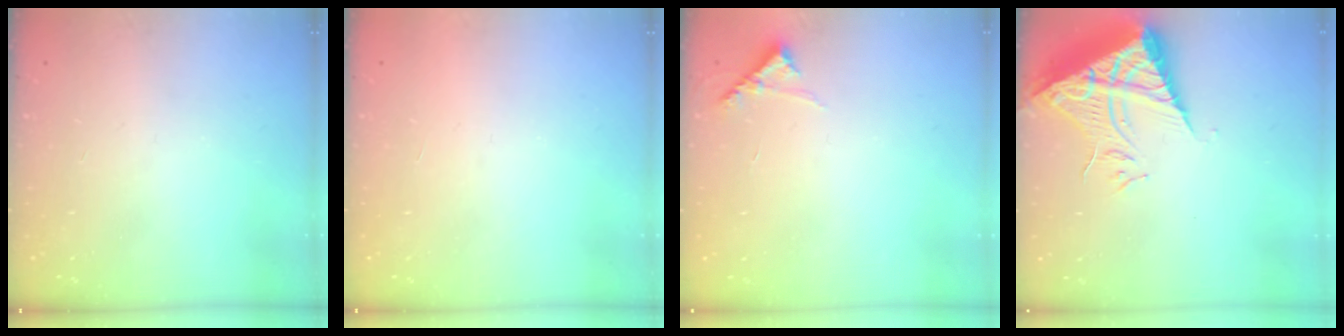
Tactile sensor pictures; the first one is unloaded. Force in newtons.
{"total": 1.5, "press": 1.5, "slide": 0.1}
{"total": 5.4, "press": 5.4, "slide": 0.4}
{"total": 10.3, "press": 10.2, "slide": 1.1}